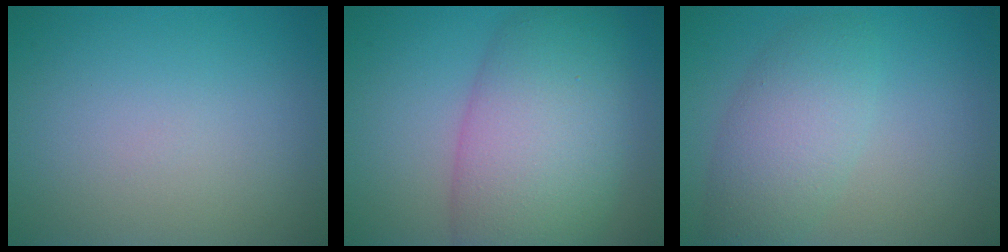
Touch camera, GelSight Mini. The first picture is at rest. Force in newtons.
{"total": 10.1, "press": 10.1, "slide": 0.3}
{"total": 4.4, "press": 4.4, "slide": 0.0}